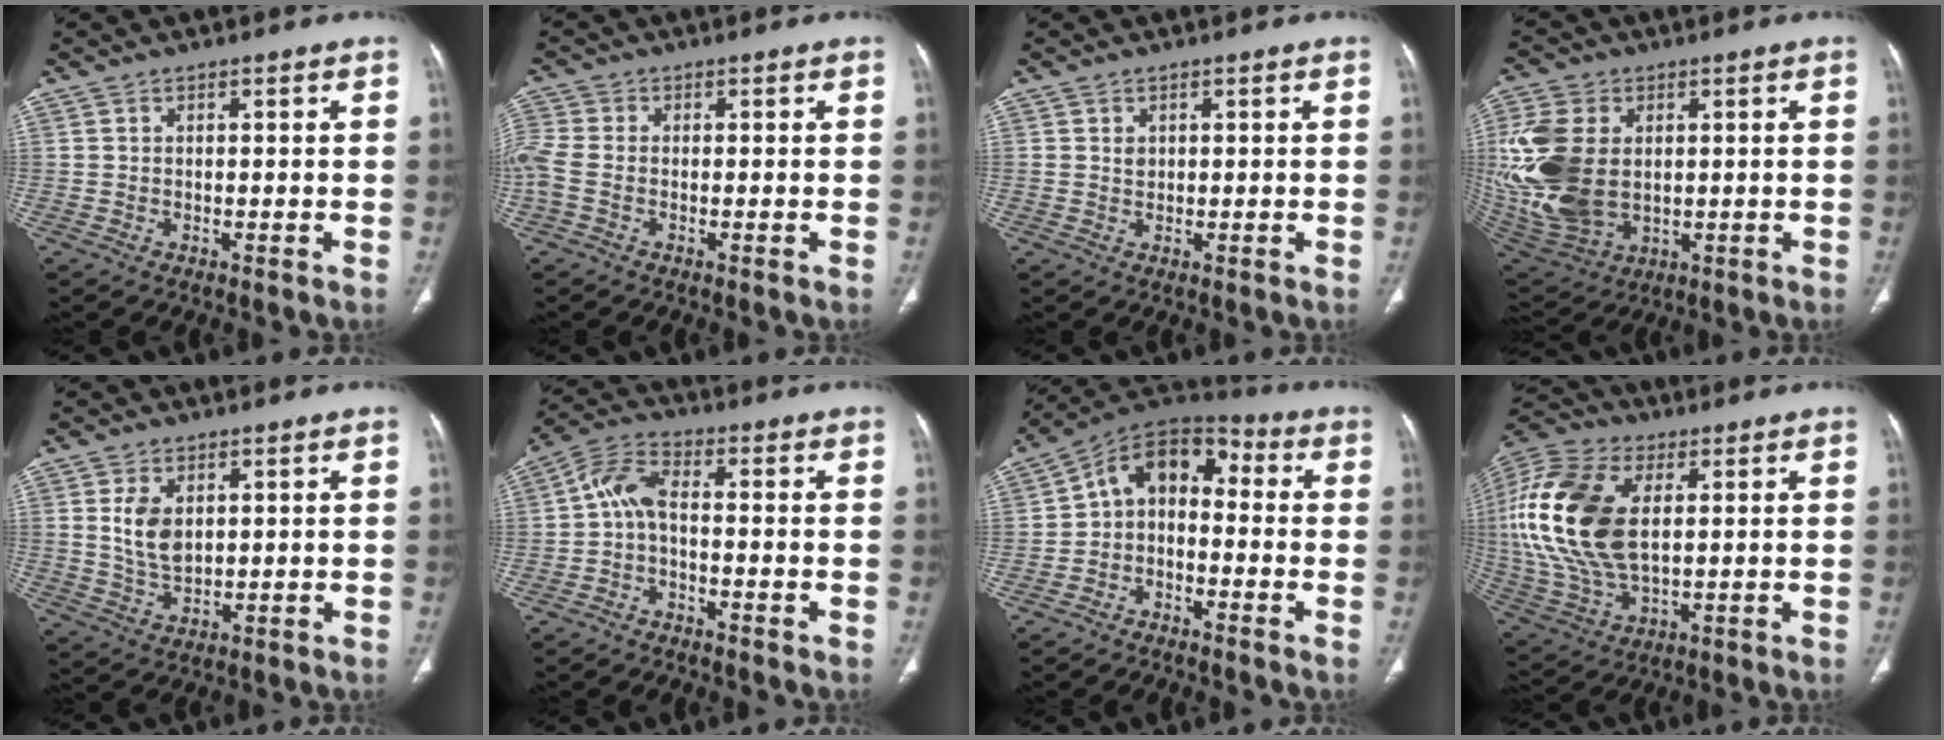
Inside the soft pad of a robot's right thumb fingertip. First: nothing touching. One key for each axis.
{"total": 4.6, "fx": -1.0, "fy": 2.9, "fz": 3.5, "tx": -0.105, "ty": 0.007, "tz": -0.027}
{"total": 1.2, "fx": 0.4, "fy": 0.9, "fz": 0.6, "tx": -0.007, "ty": -0.002, "tz": 0.011}
{"total": 20.5, "fx": 1.5, "fy": 13.9, "fz": 15.0, "tx": -0.344, "ty": -0.015, "tz": 0.051}
{"total": 6.7, "fx": 1.6, "fy": 4.1, "fz": 5.0, "tx": -0.084, "ty": -0.010, "tz": 0.039}
{"total": 5.9, "fx": -1.3, "fy": 3.0, "fz": 4.9, "tx": -0.102, "ty": 0.030, "tz": -0.035}
{"total": 10.4, "fx": -1.6, "fy": 7.1, "fz": 7.4, "tx": -0.098, "ty": 0.061, "tz": -0.043}
{"total": 22.4, "fx": 3.3, "fy": 12.8, "fz": 18.1, "tx": -0.397, "ty": -0.007, "tz": 0.060}